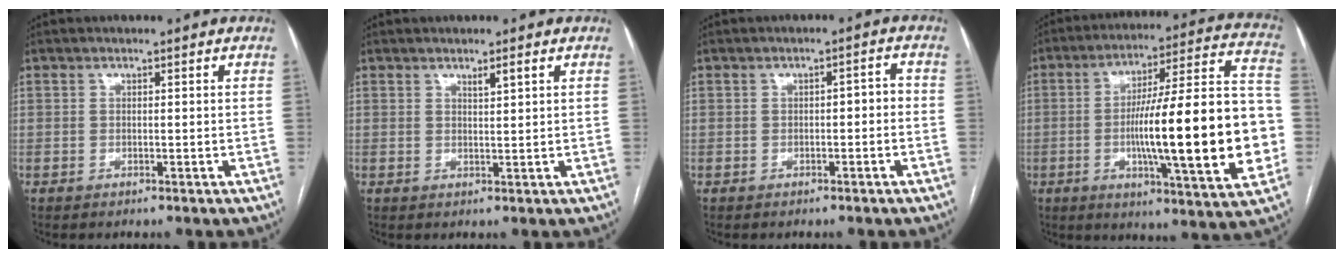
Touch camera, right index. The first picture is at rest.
{"total": 1.4, "force": [0.9, -0.1, 1.0], "torque": [-0.021, -0.001, 0.018]}
{"total": 2.2, "force": [-0.5, 1.0, 1.9], "torque": [-0.027, 0.014, -0.005]}
{"total": 25.3, "force": [-3.7, 2.4, 24.9], "torque": [-0.332, 0.016, -0.058]}